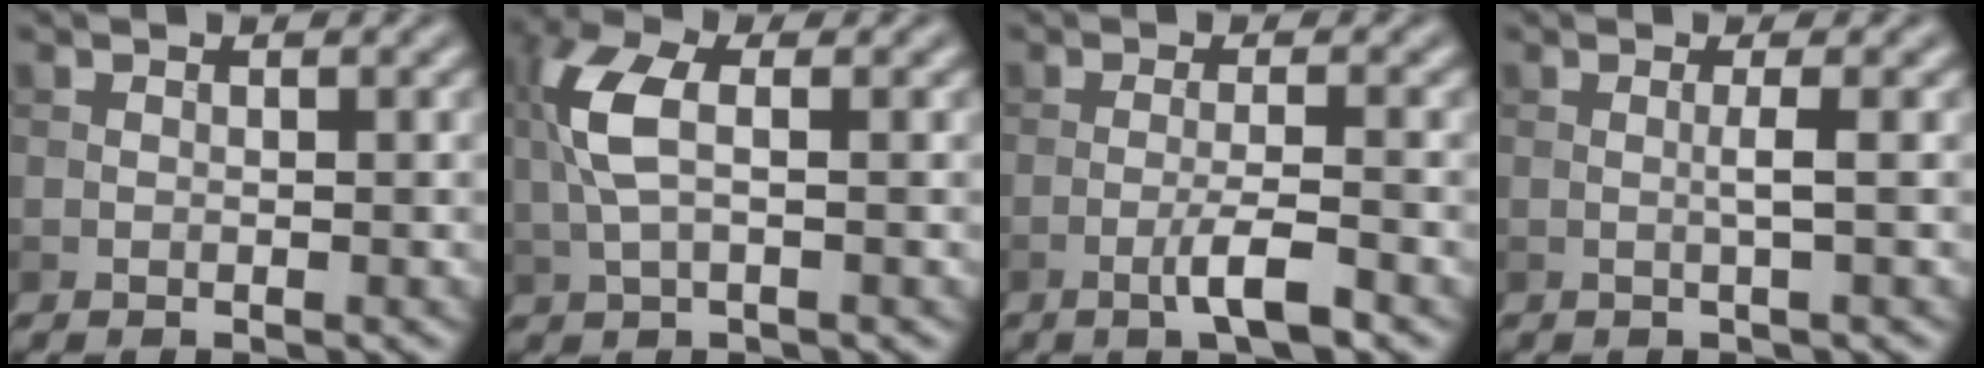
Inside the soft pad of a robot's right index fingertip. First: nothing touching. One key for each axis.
{"total": 4.5, "fx": 0.6, "fy": 1.9, "fz": 4.0, "tx": -0.096, "ty": 0.008, "tz": 0.008}
{"total": 3.2, "fx": -1.5, "fy": 0.3, "fz": 2.8, "tx": -0.048, "ty": 0.007, "tz": -0.033}
{"total": 1.4, "fx": 0.0, "fy": 0.1, "fz": 1.4, "tx": -0.025, "ty": 0.001, "tz": -0.005}